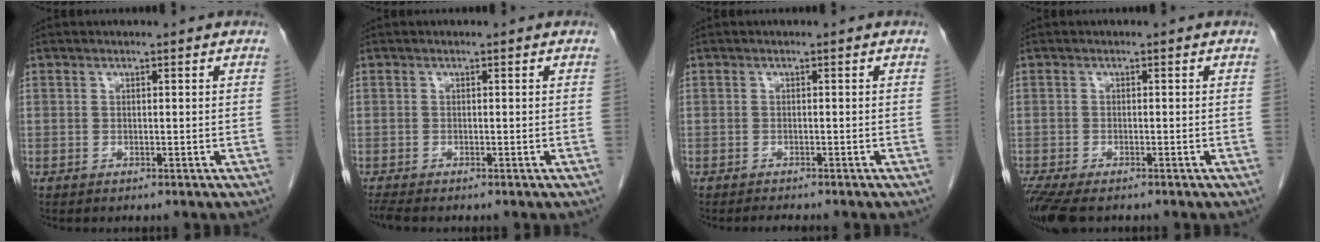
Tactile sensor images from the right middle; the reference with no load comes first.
{"total": 1.3, "force": [-1.2, -0.1, 0.5], "torque": [-0.018, -0.006, -0.025]}
{"total": 2.2, "force": [-2.0, 0.2, 0.9], "torque": [-0.016, -0.004, -0.024]}
{"total": 6.4, "force": [-4.9, 2.1, 3.6], "torque": [-0.067, -0.015, -0.084]}